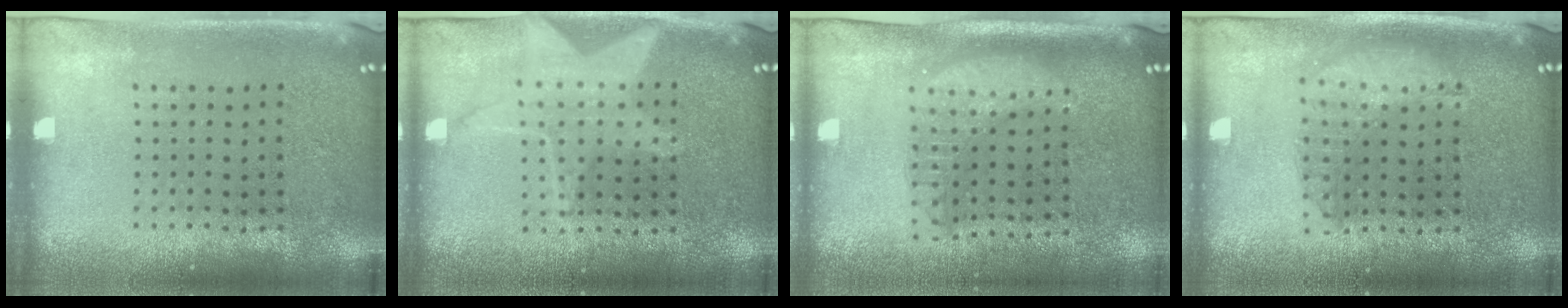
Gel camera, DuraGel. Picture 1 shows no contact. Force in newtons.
{"total": 1.4, "press": 1.3, "slide": 0.3}
{"total": 1.7, "press": 1.5, "slide": 0.9}
{"total": 1.5, "press": 1.5, "slide": 0.5}